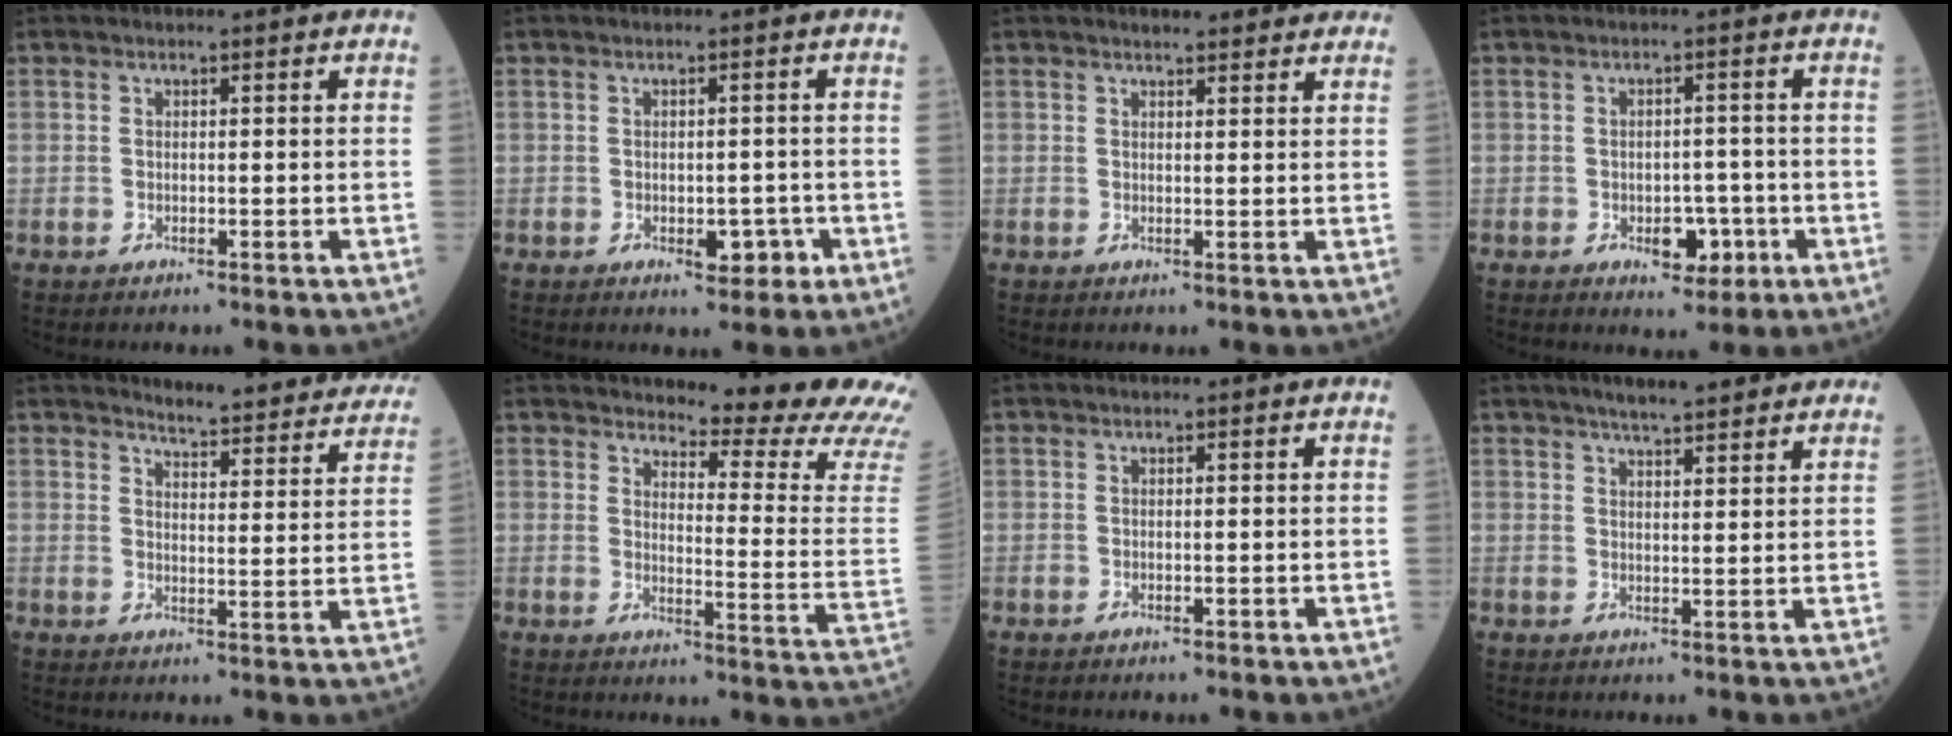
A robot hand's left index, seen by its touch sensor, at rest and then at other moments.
{"total": 3.5, "force": [-1.4, 2.0, 2.5], "torque": [-0.024, 0.005, -0.012]}
{"total": 5.4, "force": [4.8, 1.3, 2.2], "torque": [-0.021, 0.018, 0.051]}
{"total": 4.6, "force": [-1.9, 2.7, 3.2], "torque": [-0.036, 0.006, -0.019]}
{"total": 17.7, "force": [17.0, 2.3, 4.6], "torque": [-0.039, -0.065, 0.181]}
{"total": 15.8, "force": [14.9, -0.3, 5.3], "torque": [-0.073, -0.120, 0.162]}
{"total": 0.0}
{"total": 8.9, "force": [7.4, 1.4, 4.6], "torque": [-0.062, 0.023, 0.099]}